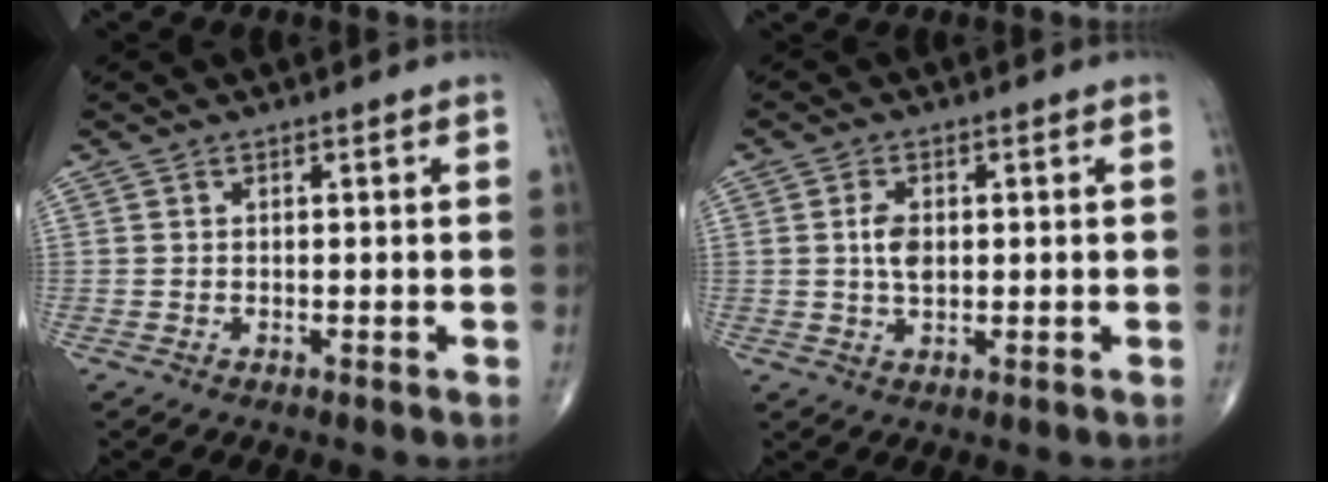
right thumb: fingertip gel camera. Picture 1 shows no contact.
{"total": 4.1, "force": [0.4, 2.4, 3.3], "torque": [-0.060, 0.000, 0.008]}